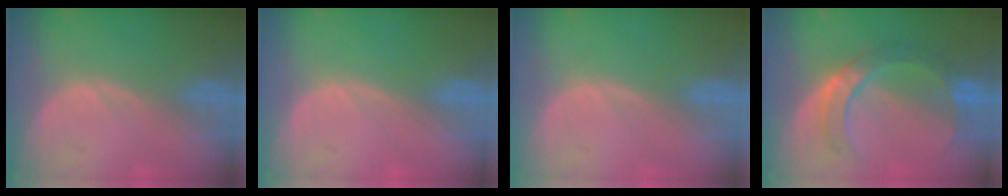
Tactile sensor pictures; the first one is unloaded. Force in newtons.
{"total": 0.0}
{"total": 0.0}
{"total": 7.2, "press": 7.2, "slide": 0.6}